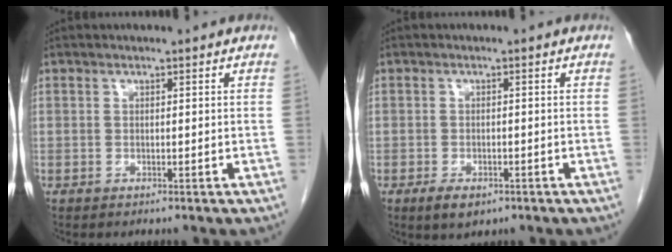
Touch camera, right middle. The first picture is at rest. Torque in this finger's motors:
{"motor_torque": [0.39, -0.29, 0.14, 0.05]}